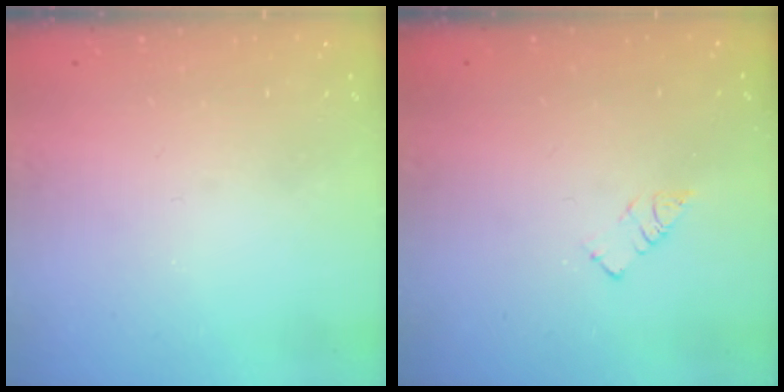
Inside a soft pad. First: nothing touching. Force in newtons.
{"total": 3.7, "press": 3.7, "slide": 0.2}